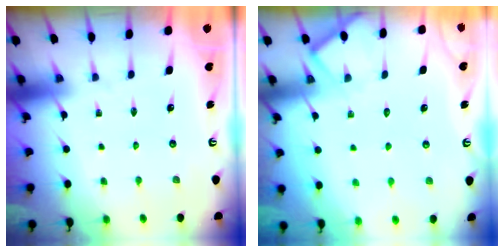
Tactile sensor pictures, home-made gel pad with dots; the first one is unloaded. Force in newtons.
{"total": 6.8, "press": 6.8, "slide": 0.5}